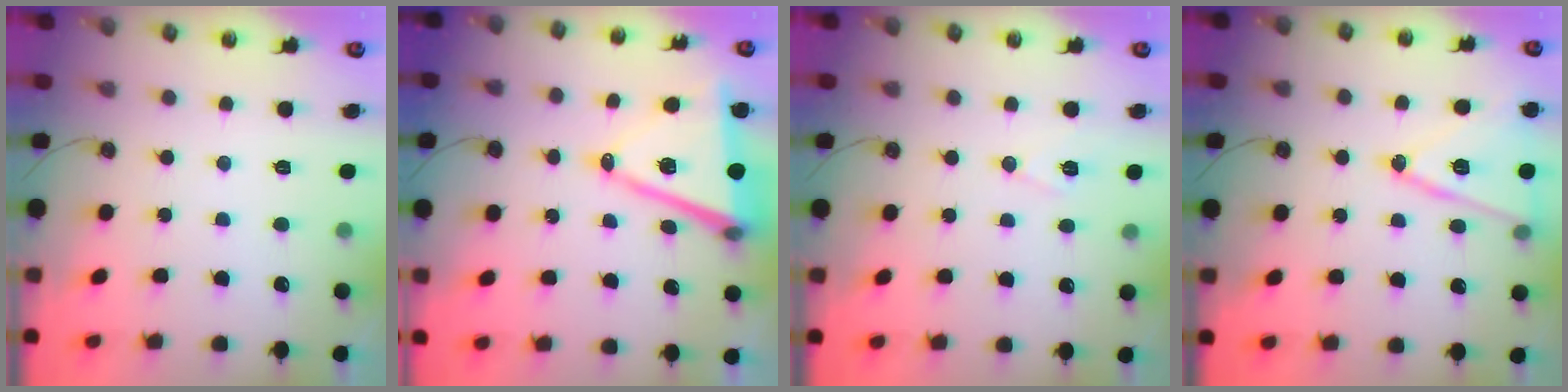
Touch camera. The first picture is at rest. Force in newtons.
{"total": 14.6, "press": 14.1, "slide": 3.8}
{"total": 7.4, "press": 5.8, "slide": 4.5}
{"total": 14.2, "press": 13.8, "slide": 3.5}